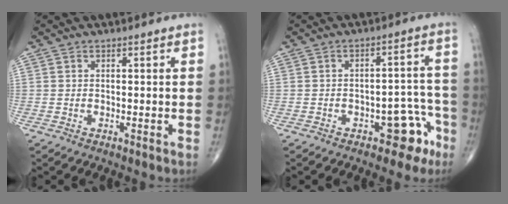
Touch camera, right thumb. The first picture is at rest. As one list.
[{"total": 7.3, "force": [-4.3, 3.9, 4.4], "torque": [-0.021, 0.049, -0.053]}]